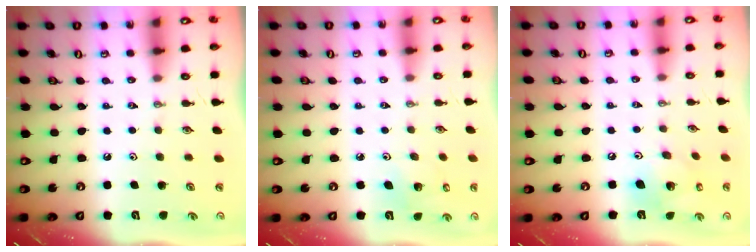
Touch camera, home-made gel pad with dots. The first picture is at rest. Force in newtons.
{"total": 3.9, "press": 3.7, "slide": 1.3}
{"total": 14.4, "press": 14.1, "slide": 3.3}